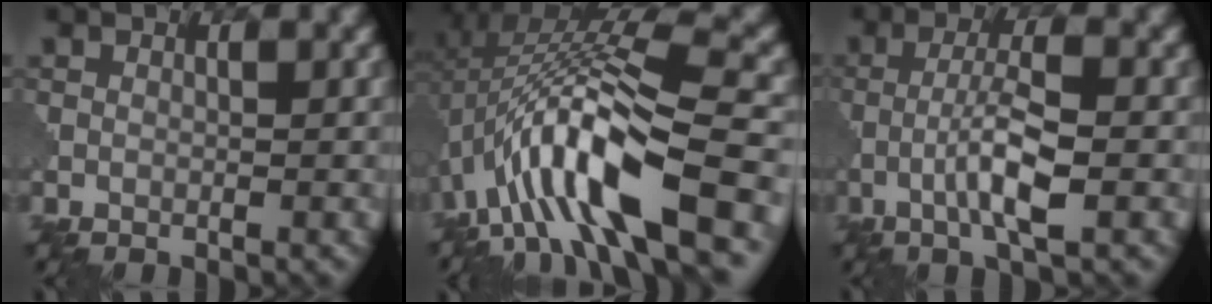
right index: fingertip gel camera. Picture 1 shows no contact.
{"total": 13.0, "force": [-3.7, 4.2, 11.8], "torque": [-0.210, 0.015, -0.064]}
{"total": 4.7, "force": [-1.4, 0.7, 4.4], "torque": [-0.082, 0.009, -0.031]}